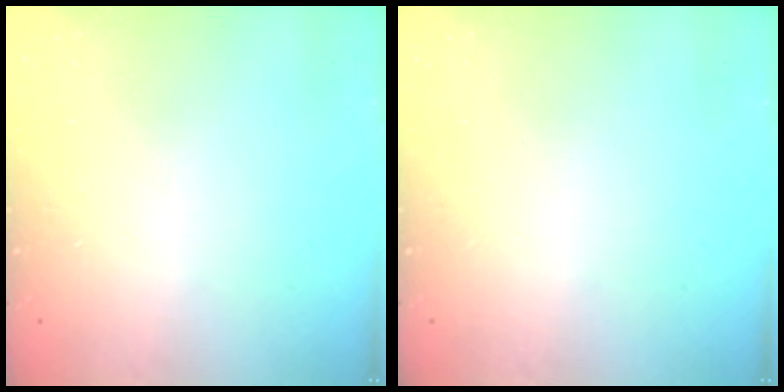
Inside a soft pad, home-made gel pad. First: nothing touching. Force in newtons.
{"total": 0.0}